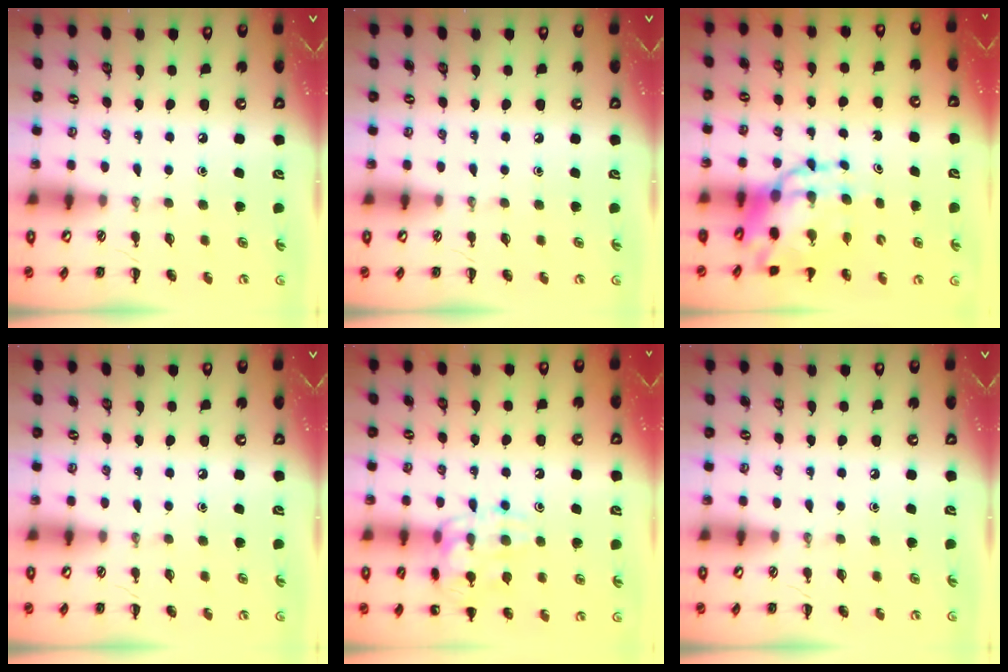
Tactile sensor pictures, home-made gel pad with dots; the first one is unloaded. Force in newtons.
{"total": 0.0}
{"total": 10.0, "press": 9.7, "slide": 2.5}
{"total": 0.0}
{"total": 14.4, "press": 14.3, "slide": 1.4}
{"total": 0.0}